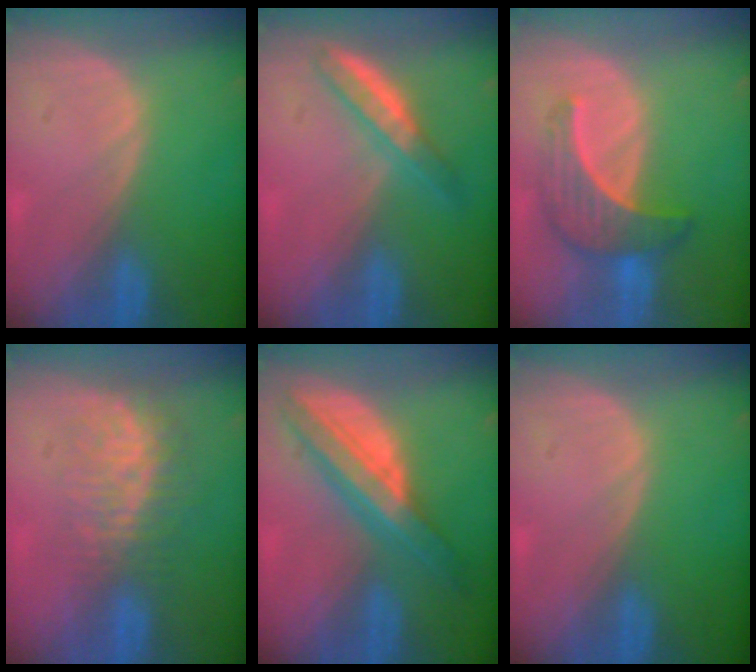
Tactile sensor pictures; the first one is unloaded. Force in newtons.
{"total": 4.7, "press": 4.4, "slide": 1.4}
{"total": 6.9, "press": 6.8, "slide": 1.0}
{"total": 8.3, "press": 7.2, "slide": 4.1}
{"total": 8.5, "press": 8.5, "slide": 0.5}
{"total": 0.0}